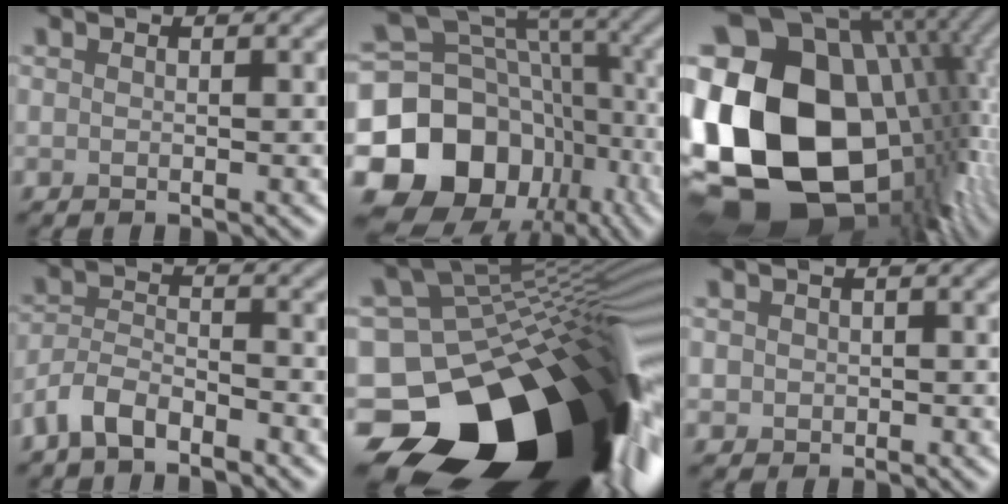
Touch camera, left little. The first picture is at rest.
{"total": 16.6, "force": [-6.1, 13.3, 7.8], "torque": [-0.162, 0.015, -0.107]}
{"total": 22.3, "force": [-1.8, 16.7, 14.7], "torque": [-0.329, -0.008, -0.018]}
{"total": 3.8, "force": [-3.0, 1.4, 1.8], "torque": [-0.036, 0.003, -0.070]}
{"total": 20.5, "force": [-10.2, 10.9, 14.0], "torque": [-0.221, -0.019, -0.144]}
{"total": 1.2, "force": [0.0, 1.2, 0.3], "torque": [0.000, -0.005, -0.001]}